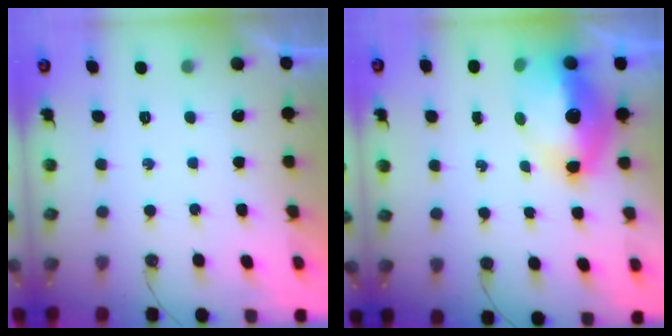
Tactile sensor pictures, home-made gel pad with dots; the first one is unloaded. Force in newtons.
{"total": 15.3, "press": 15.2, "slide": 1.7}